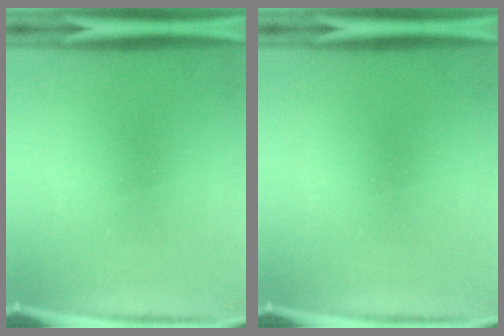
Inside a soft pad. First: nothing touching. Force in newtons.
{"total": 0.0}